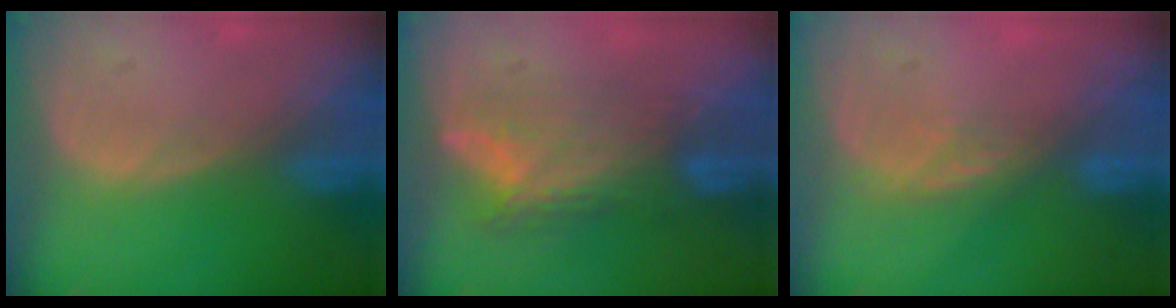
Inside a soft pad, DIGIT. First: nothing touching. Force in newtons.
{"total": 7.0, "press": 6.7, "slide": 1.9}
{"total": 2.5, "press": 2.1, "slide": 1.4}